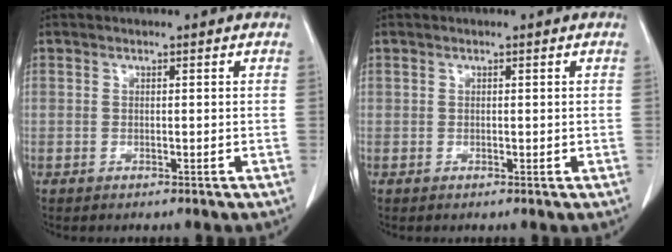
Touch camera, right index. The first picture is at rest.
{"total": 0.0}